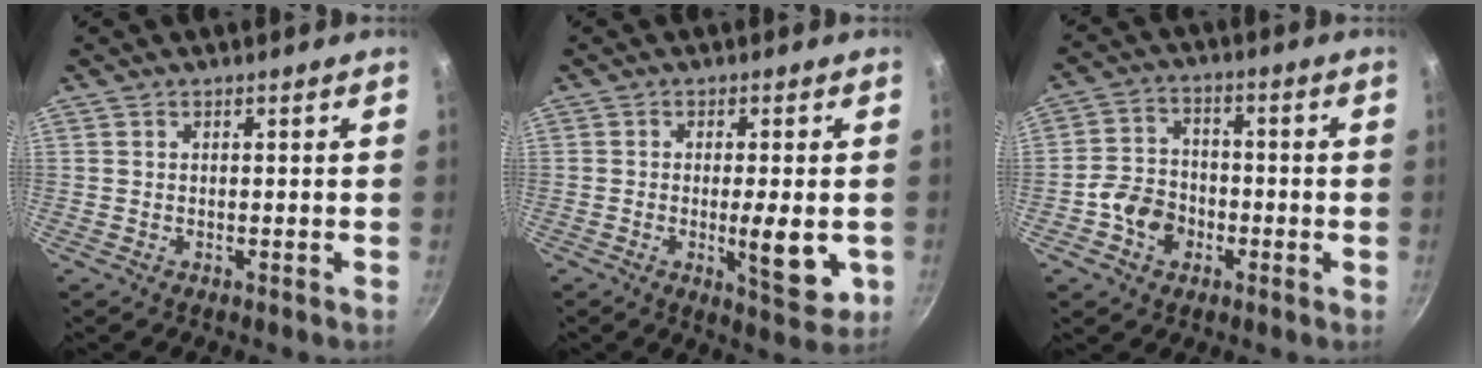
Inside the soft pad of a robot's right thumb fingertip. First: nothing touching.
{"total": 8.7, "force": [-1.4, 2.4, 8.2], "torque": [-0.111, -0.009, -0.017]}
{"total": 7.8, "force": [-2.8, 6.2, 3.8], "torque": [-0.048, 0.026, -0.061]}